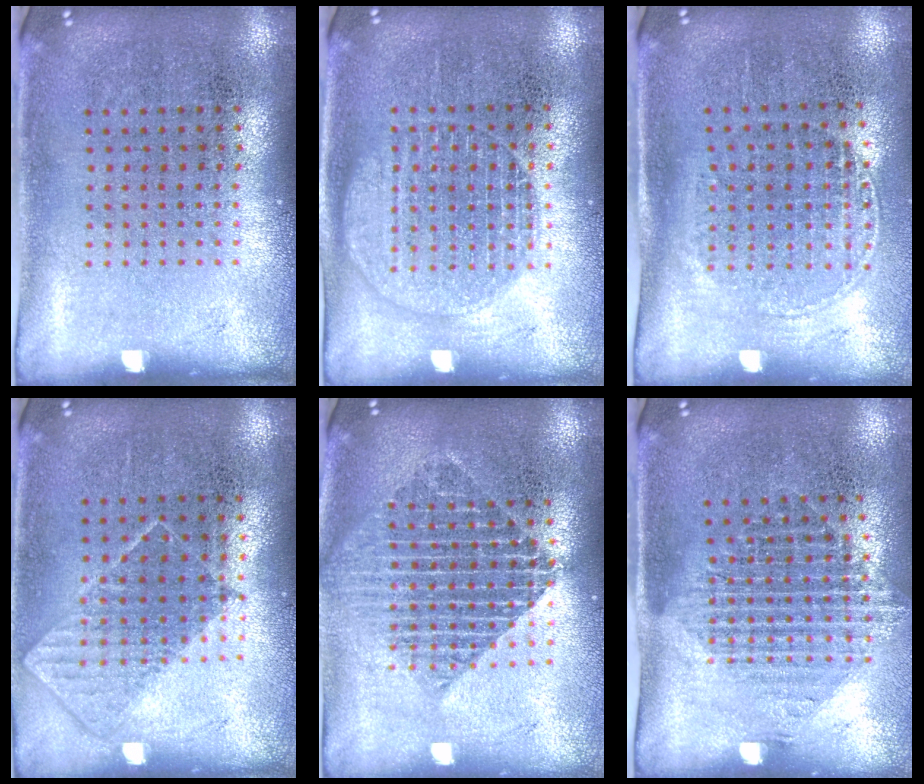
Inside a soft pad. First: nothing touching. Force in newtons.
{"total": 1.3, "press": 1.3, "slide": 0.2}
{"total": 1.5, "press": 1.2, "slide": 0.8}
{"total": 0.8, "press": 0.7, "slide": 0.3}
{"total": 1.9, "press": 1.6, "slide": 1.0}
{"total": 1.5, "press": 1.2, "slide": 0.9}